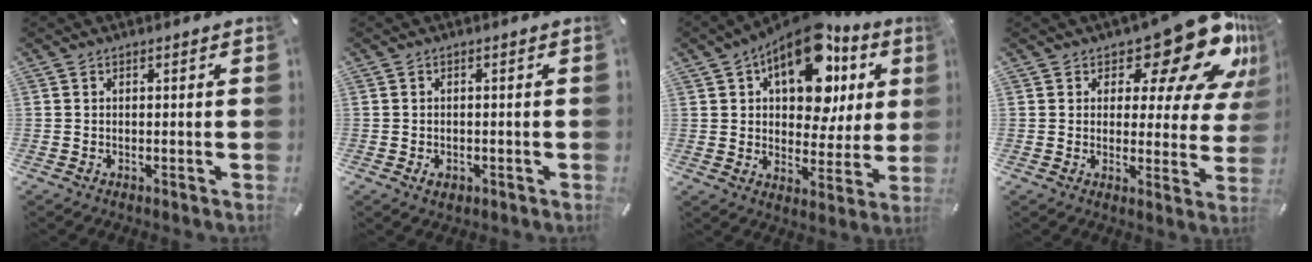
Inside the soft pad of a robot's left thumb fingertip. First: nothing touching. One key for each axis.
{"total": 1.9, "fx": -0.8, "fy": 1.4, "fz": 1.0, "tx": -0.026, "ty": 0.000, "tz": -0.017}
{"total": 17.6, "fx": 9.0, "fy": 9.9, "fz": 11.5, "tx": -0.179, "ty": -0.044, "tz": 0.152}
{"total": 17.8, "fx": 11.4, "fy": 7.9, "fz": 11.1, "tx": -0.137, "ty": -0.085, "tz": 0.189}